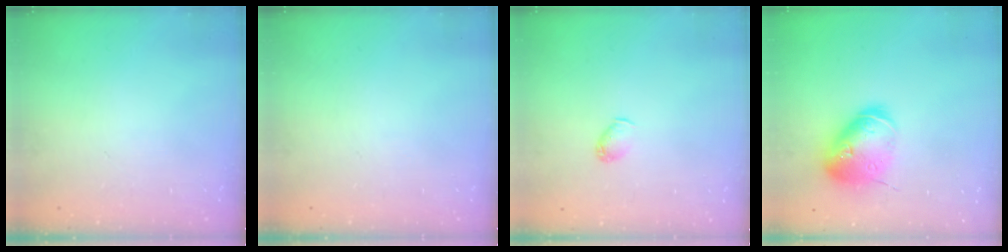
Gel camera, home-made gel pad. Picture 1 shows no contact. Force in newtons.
{"total": 0.0}
{"total": 3.7, "press": 3.7, "slide": 0.7}
{"total": 17.8, "press": 17.5, "slide": 2.9}